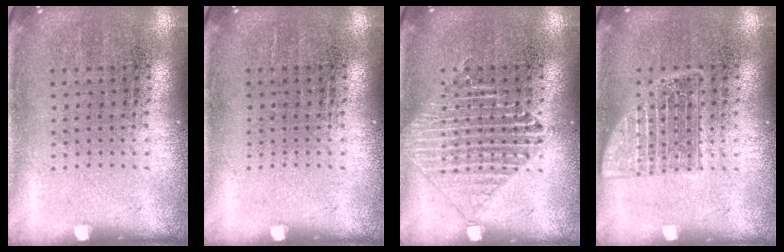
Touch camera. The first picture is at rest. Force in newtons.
{"total": 0.0}
{"total": 2.2, "press": 2.1, "slide": 0.4}
{"total": 2.3, "press": 2.3, "slide": 0.3}